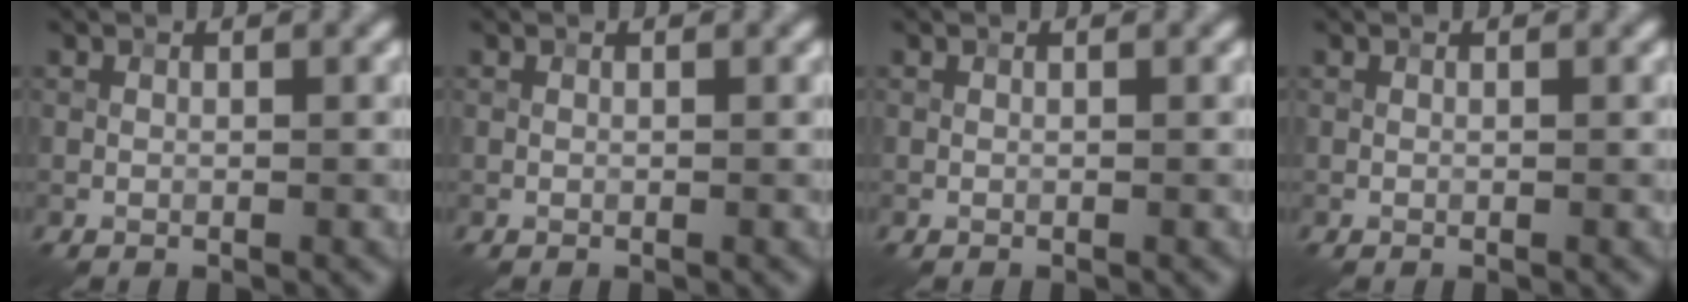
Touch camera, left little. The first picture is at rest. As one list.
[{"total": 0.0}, {"total": 0.0}, {"total": 0.0}]